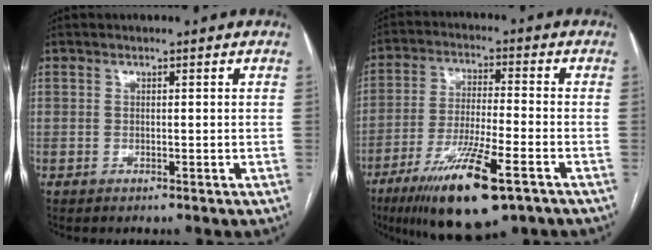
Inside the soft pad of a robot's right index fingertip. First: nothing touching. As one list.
[{"total": 15.2, "force": [-8.6, 2.3, 12.3], "torque": [-0.231, -0.034, -0.146]}]